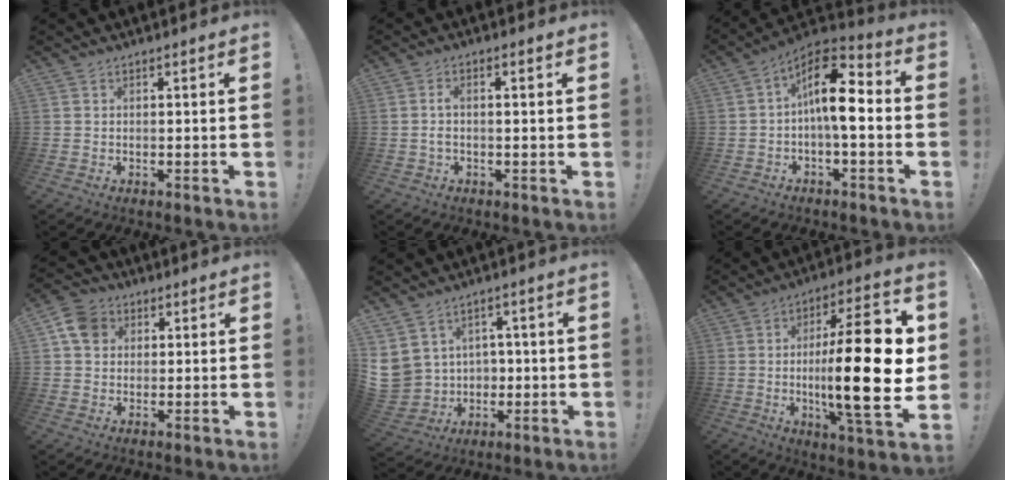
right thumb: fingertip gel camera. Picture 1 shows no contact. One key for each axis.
{"total": 3.5, "fx": -1.2, "fy": 0.6, "fz": 3.3, "tx": -0.070, "ty": 0.000, "tz": -0.021}
{"total": 13.5, "fx": 0.7, "fy": 5.8, "fz": 12.1, "tx": -0.191, "ty": 0.006, "tz": 0.011}
{"total": 8.3, "fx": 2.6, "fy": 6.8, "fz": 3.9, "tx": -0.079, "ty": 0.003, "tz": 0.054}
{"total": 8.9, "fx": 1.8, "fy": 8.4, "fz": 2.2, "tx": -0.070, "ty": -0.015, "tz": 0.044}
{"total": 26.7, "fx": -0.5, "fy": 6.6, "fz": 25.9, "tx": -0.431, "ty": -0.010, "tz": -0.012}